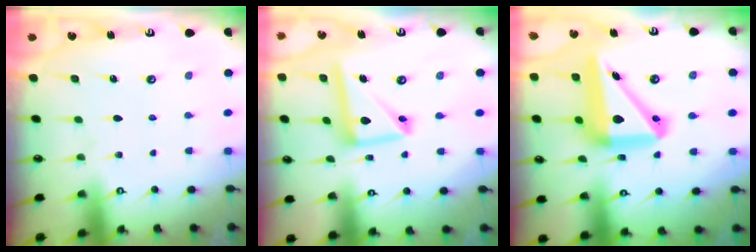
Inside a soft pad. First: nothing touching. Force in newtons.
{"total": 12.8, "press": 12.7, "slide": 1.2}
{"total": 18.8, "press": 18.6, "slide": 2.9}